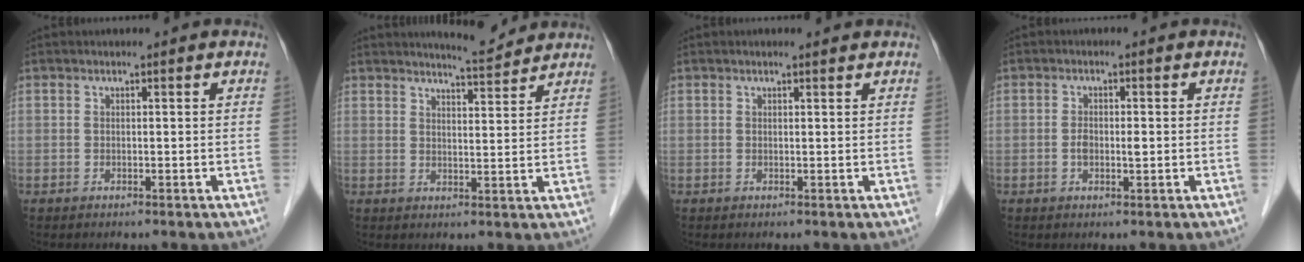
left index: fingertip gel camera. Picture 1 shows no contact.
{"total": 5.1, "force": [5.0, 0.1, 0.9], "torque": [-0.021, -0.009, 0.072]}
{"total": 1.3, "force": [1.2, 0.1, 0.6], "torque": [-0.012, 0.009, 0.017]}
{"total": 2.2, "force": [-0.3, 0.9, 1.9], "torque": [-0.039, 0.001, -0.004]}